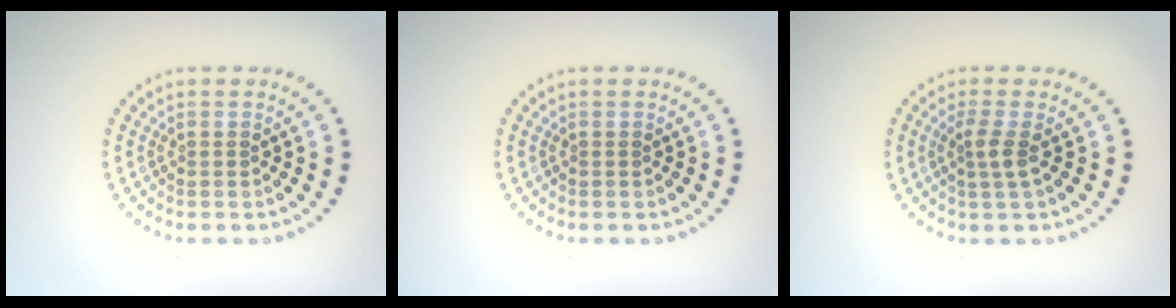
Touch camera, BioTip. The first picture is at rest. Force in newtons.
{"total": 0.0}
{"total": 1.8, "press": 1.4, "slide": 1.2}